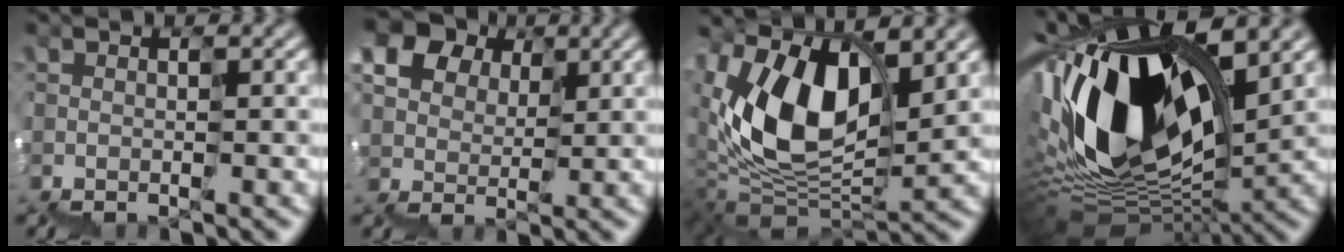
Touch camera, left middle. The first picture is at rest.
{"total": 8.1, "force": [4.6, 6.1, 2.5], "torque": [-0.058, 0.046, 0.060]}
{"total": 8.4, "force": [3.7, 4.8, 5.8], "torque": [-0.127, 0.002, 0.071]}
{"total": 15.1, "force": [2.5, 7.1, 13.1], "torque": [-0.263, 0.021, 0.046]}